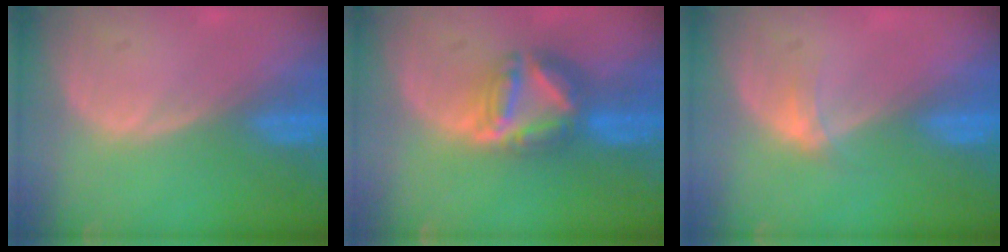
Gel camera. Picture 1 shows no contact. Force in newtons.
{"total": 7.7, "press": 6.7, "slide": 3.7}
{"total": 1.9, "press": 1.5, "slide": 1.1}